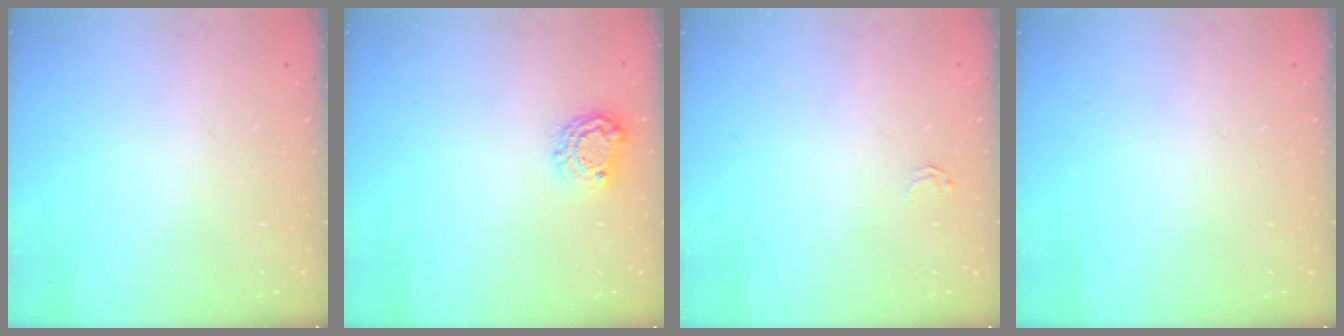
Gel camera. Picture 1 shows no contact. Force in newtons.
{"total": 7.5, "press": 7.4, "slide": 0.9}
{"total": 1.8, "press": 1.8, "slide": 0.0}
{"total": 0.0}